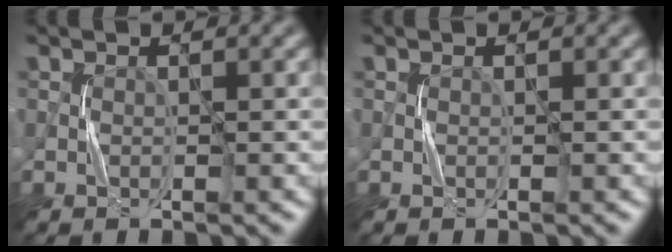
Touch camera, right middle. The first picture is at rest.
{"total": 0.0}